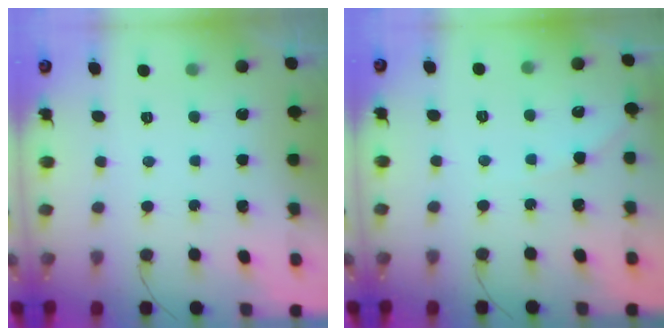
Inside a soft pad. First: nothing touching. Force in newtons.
{"total": 4.0, "press": 4.0, "slide": 0.6}